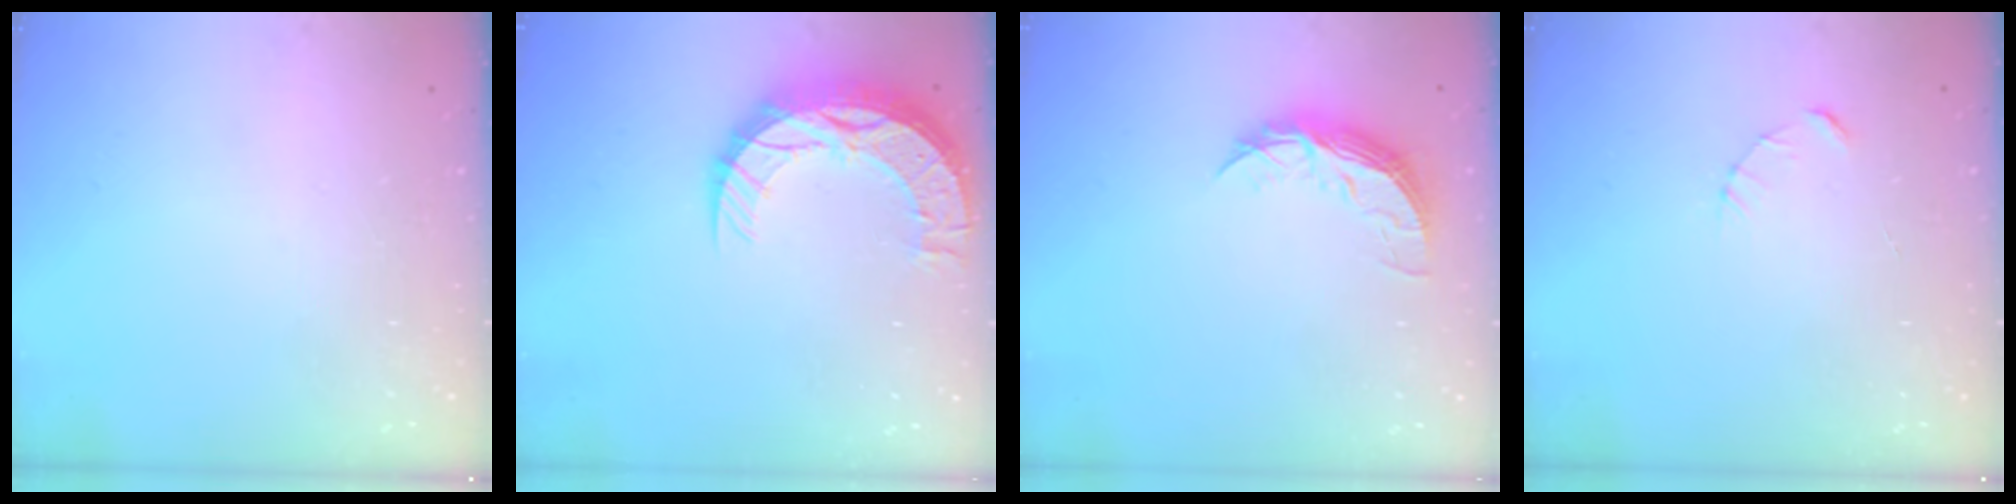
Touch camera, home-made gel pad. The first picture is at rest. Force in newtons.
{"total": 13.3, "press": 13.3, "slide": 0.9}
{"total": 7.9, "press": 7.8, "slide": 0.6}
{"total": 2.3, "press": 2.3, "slide": 0.3}